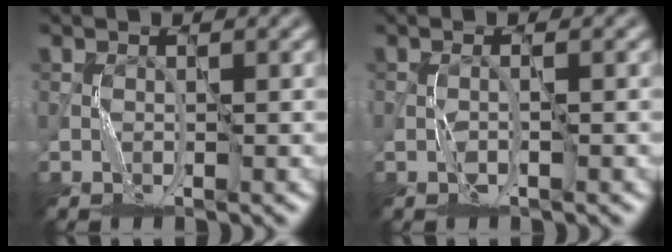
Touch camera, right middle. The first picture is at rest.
{"total": 0.9, "force": [-0.2, -0.1, 0.8], "torque": [-0.016, 0.002, -0.006]}